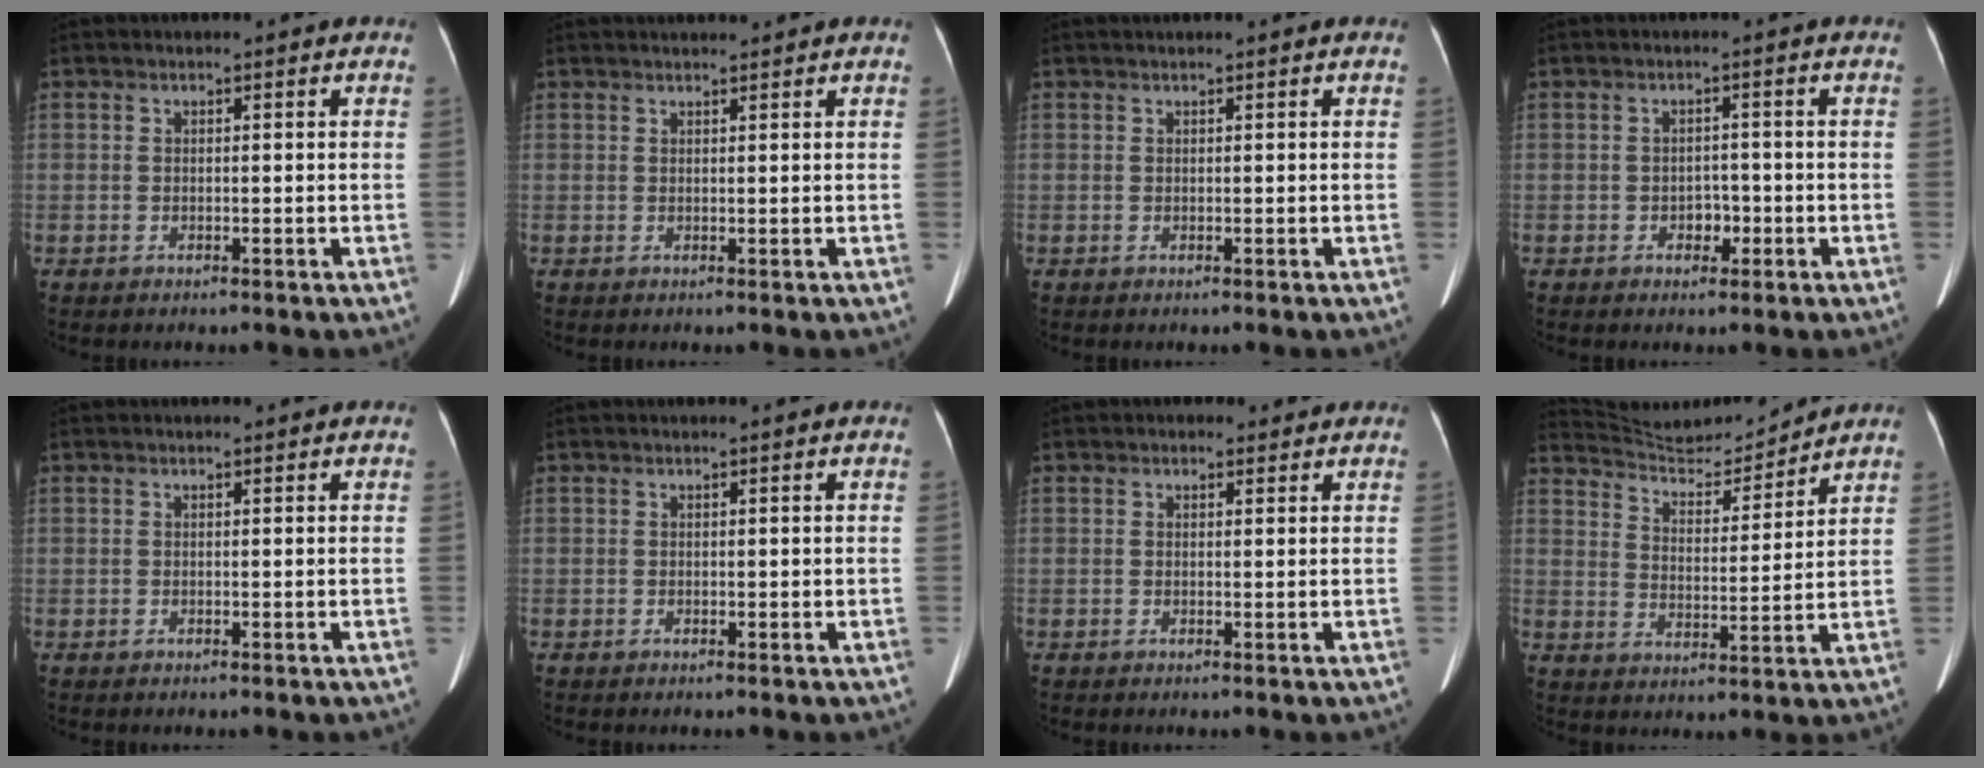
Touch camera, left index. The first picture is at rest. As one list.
[{"total": 1.9, "force": [1.9, -0.1, 0.5], "torque": [-0.002, 0.017, 0.033]}, {"total": 0.6, "force": [0.5, -0.1, 0.3], "torque": [-0.004, 0.011, 0.011]}, {"total": 2.1, "force": [-1.0, 1.4, 1.0], "torque": [-0.016, 0.002, -0.014]}, {"total": 0.9, "force": [0.8, 0.1, 0.3], "torque": [-0.004, 0.012, 0.015]}, {"total": 0.0}, {"total": 1.3, "force": [1.0, 0.9, 0.2], "torque": [-0.009, 0.001, 0.009]}, {"total": 10.9, "force": [10.8, 0.5, 0.9], "torque": [-0.024, -0.005, 0.179]}]